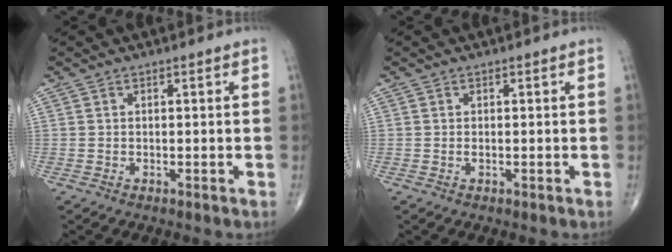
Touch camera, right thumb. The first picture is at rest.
{"total": 0.5, "force": [-0.1, 0.2, 0.5], "torque": [-0.010, -0.001, -0.002]}